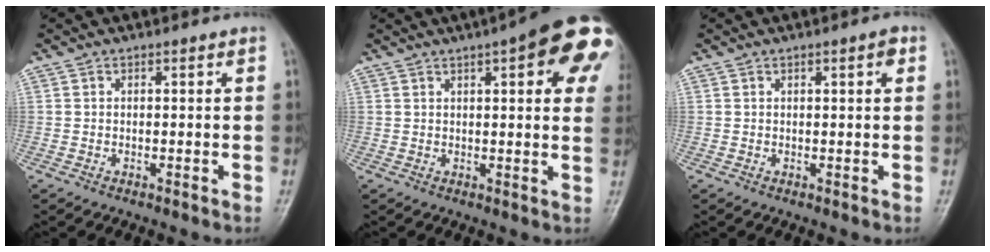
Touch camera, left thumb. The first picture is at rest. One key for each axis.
{"total": 18.1, "fx": 7.4, "fy": 5.2, "fz": 15.7, "tx": -0.182, "ty": -0.001, "tz": 0.085}
{"total": 1.8, "fx": 0.7, "fy": 0.4, "fz": 1.6, "tx": -0.021, "ty": 0.001, "tz": 0.010}